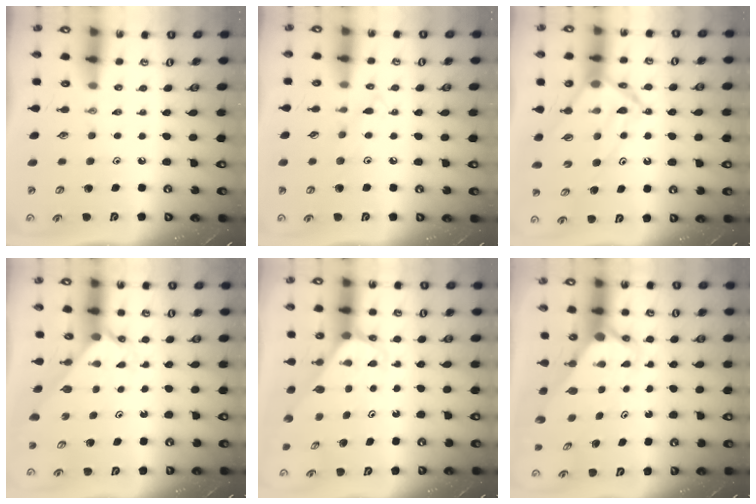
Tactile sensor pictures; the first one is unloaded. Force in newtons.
{"total": 7.0, "press": 7.0, "slide": 0.2}
{"total": 12.2, "press": 12.2, "slide": 0.7}
{"total": 2.1, "press": 2.1, "slide": 0.3}
{"total": 2.5, "press": 2.5, "slide": 0.2}
{"total": 3.0, "press": 3.0, "slide": 0.2}